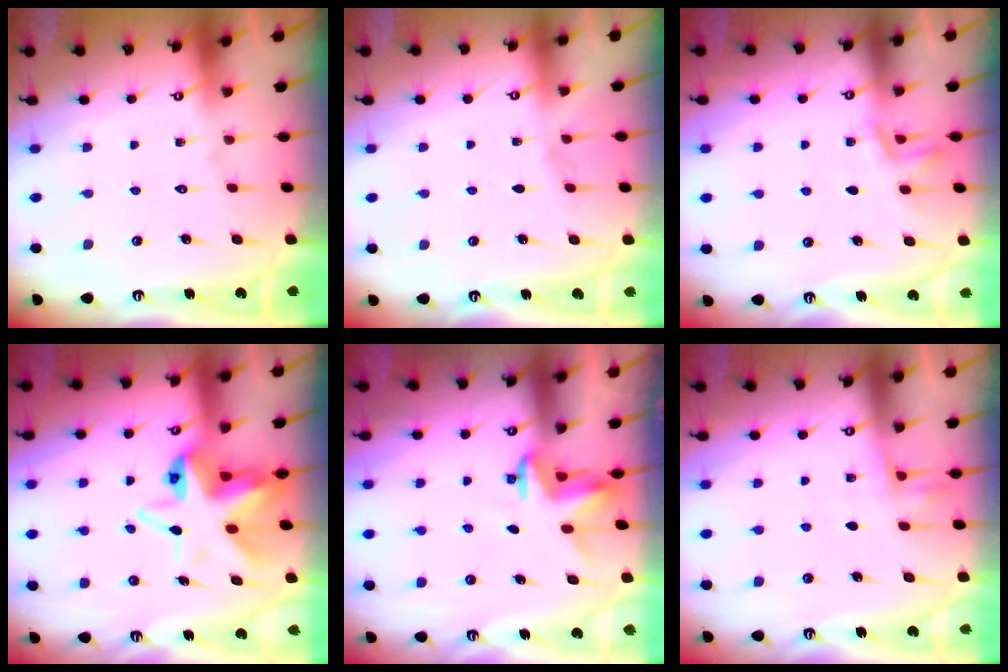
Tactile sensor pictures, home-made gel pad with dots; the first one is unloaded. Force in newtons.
{"total": 3.1, "press": 3.1, "slide": 0.5}
{"total": 4.5, "press": 4.1, "slide": 2.0}
{"total": 9.9, "press": 9.8, "slide": 1.1}
{"total": 3.2, "press": 3.2, "slide": 0.3}
{"total": 5.2, "press": 5.0, "slide": 1.4}